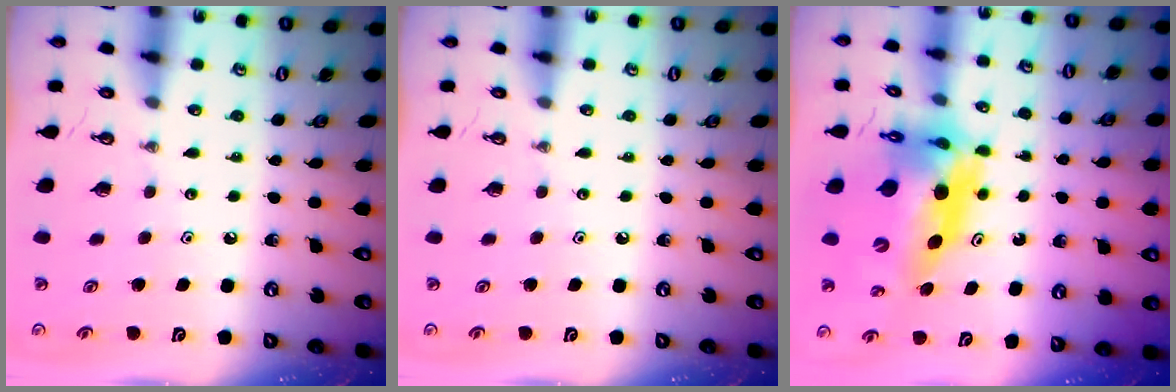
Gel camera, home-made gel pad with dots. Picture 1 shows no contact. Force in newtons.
{"total": 0.0}
{"total": 15.1, "press": 15.1, "slide": 1.4}